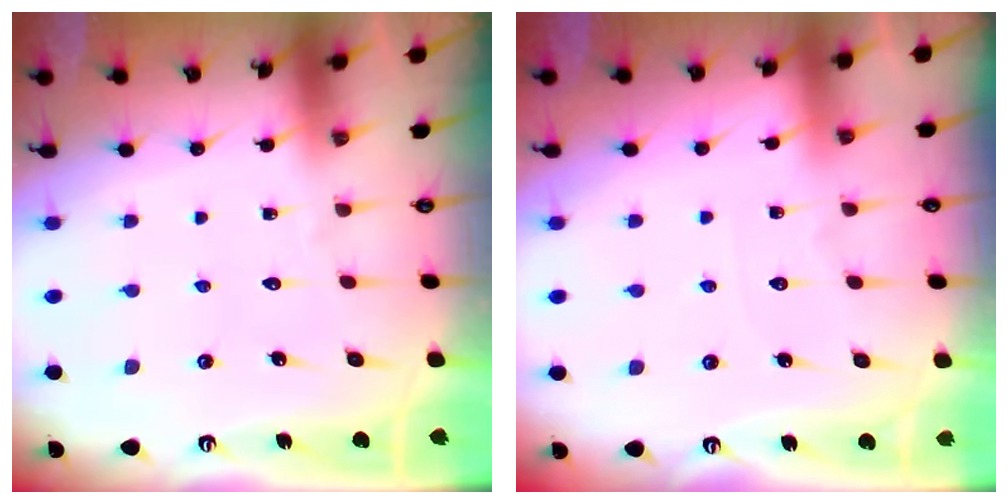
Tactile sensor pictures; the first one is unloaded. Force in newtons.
{"total": 2.0, "press": 2.0, "slide": 0.3}